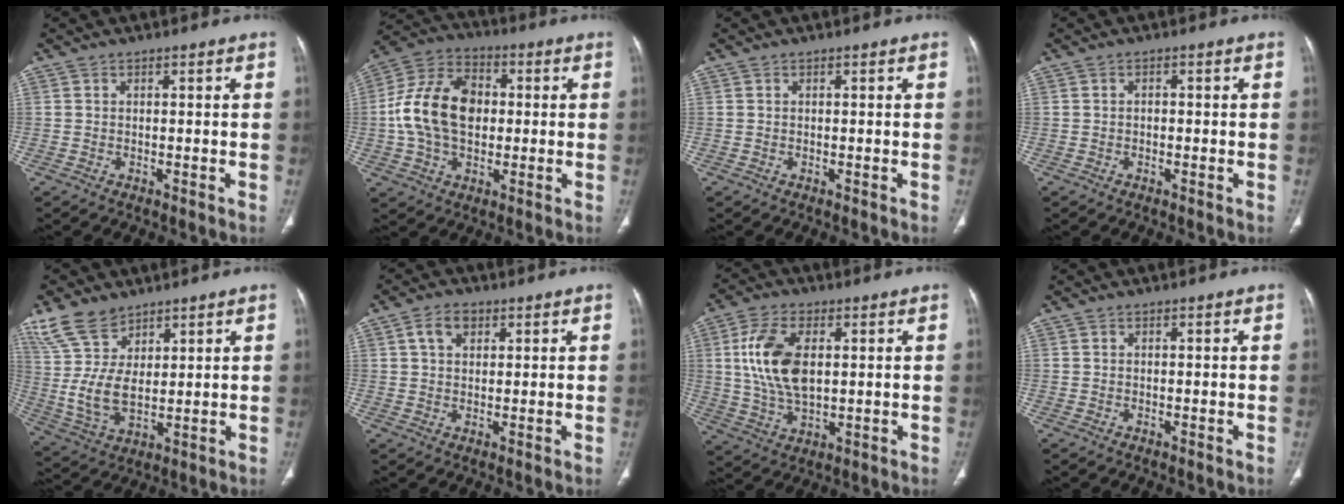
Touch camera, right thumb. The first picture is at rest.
{"total": 15.8, "force": [0.4, 10.9, 11.4], "torque": [-0.196, 0.026, 0.003]}
{"total": 0.0}
{"total": 0.8, "force": [-0.2, 0.6, 0.6], "torque": [-0.005, 0.003, -0.005]}
{"total": 11.3, "force": [7.1, 6.0, 6.3], "torque": [-0.114, -0.032, 0.157]}
{"total": 4.4, "force": [2.0, 2.9, 2.7], "torque": [-0.040, 0.002, 0.037]}
{"total": 12.5, "force": [2.2, 6.8, 10.3], "torque": [-0.204, -0.005, 0.046]}
{"total": 0.0}